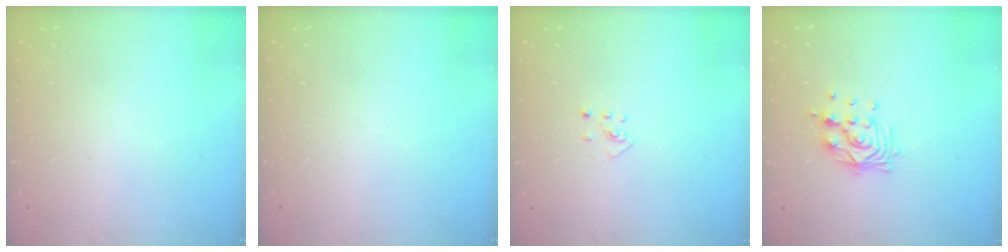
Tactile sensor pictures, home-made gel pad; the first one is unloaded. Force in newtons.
{"total": 0.0}
{"total": 2.7, "press": 2.7, "slide": 0.5}
{"total": 11.1, "press": 11.1, "slide": 0.9}